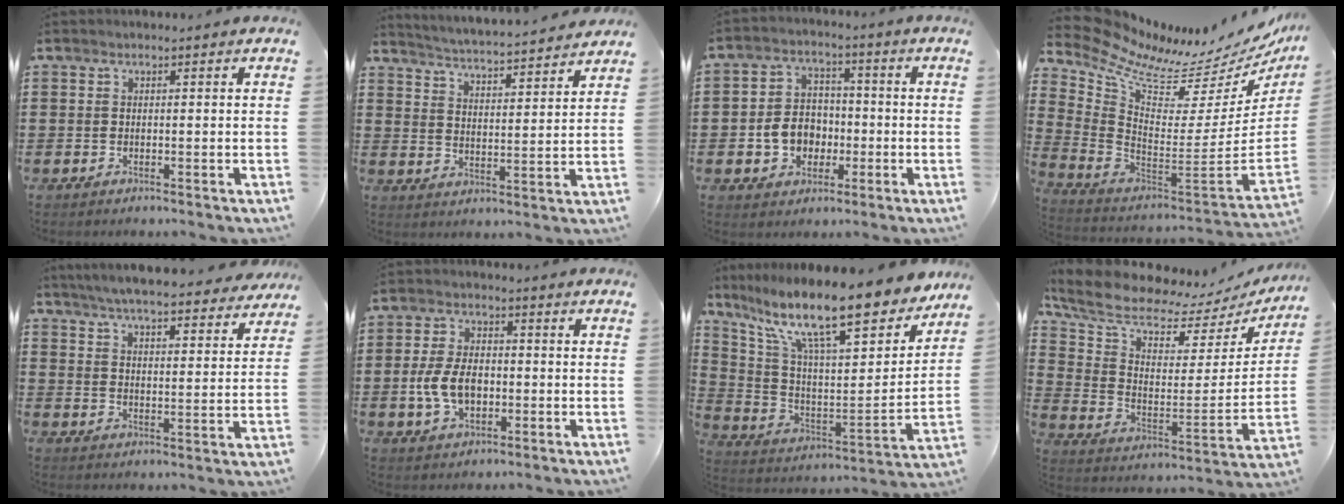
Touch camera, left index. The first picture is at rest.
{"total": 3.7, "force": [3.7, -0.6, 0.5], "torque": [-0.031, -0.035, 0.056]}
{"total": 6.7, "force": [-1.6, 5.7, 3.3], "torque": [-0.077, 0.009, -0.033]}
{"total": 7.3, "force": [6.1, 1.9, 3.4], "torque": [-0.103, -0.065, 0.100]}
{"total": 6.4, "force": [6.1, -0.2, 1.9], "torque": [-0.062, -0.035, 0.108]}
{"total": 7.0, "force": [-1.1, 4.3, 5.4], "torque": [-0.124, 0.003, -0.025]}
{"total": 15.3, "force": [11.8, 2.8, 9.4], "torque": [-0.199, -0.084, 0.193]}
{"total": 7.8, "force": [6.5, 2.5, 3.4], "torque": [-0.100, -0.051, 0.112]}